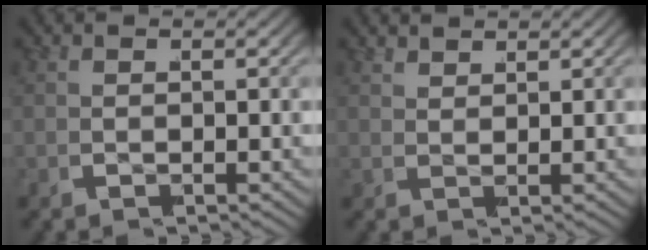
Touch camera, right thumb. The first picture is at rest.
{"total": 1.8, "force": [1.6, -0.4, -0.6], "torque": [0.017, 0.007, 0.031]}